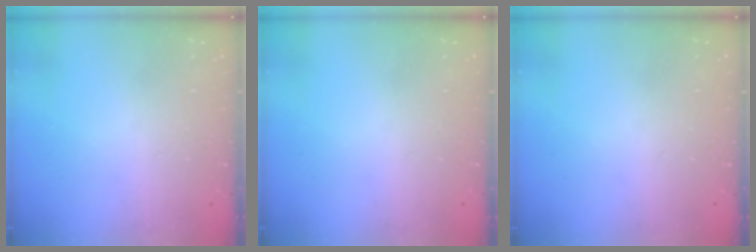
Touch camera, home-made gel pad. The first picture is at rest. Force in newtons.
{"total": 0.0}
{"total": 0.0}